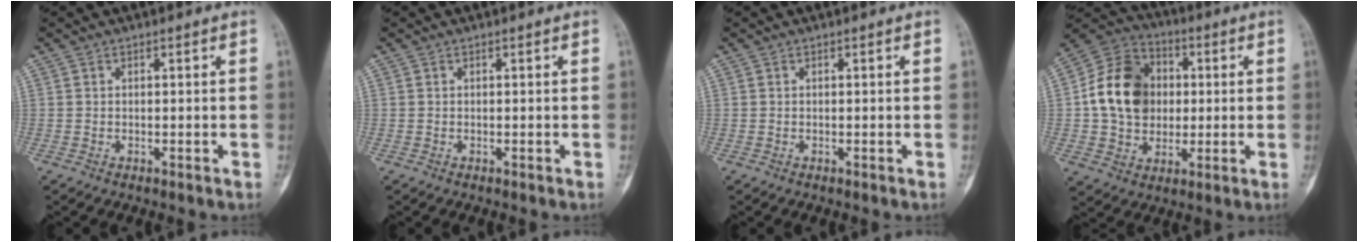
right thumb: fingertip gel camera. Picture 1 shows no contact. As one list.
[{"total": 0.0}, {"total": 0.0}, {"total": 15.6, "force": [1.0, 12.7, 9.0], "torque": [-0.129, 0.020, 0.015]}]